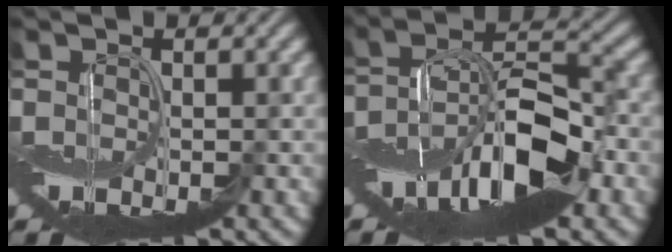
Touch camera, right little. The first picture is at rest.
{"total": 9.4, "force": [-4.6, 3.3, 7.5], "torque": [-0.130, 0.015, -0.088]}